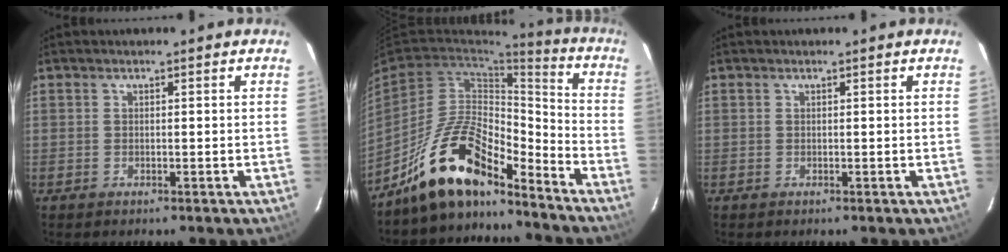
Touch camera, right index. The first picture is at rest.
{"total": 16.3, "force": [-12.8, 5.2, 8.6], "torque": [-0.174, 0.016, -0.232]}
{"total": 0.0}